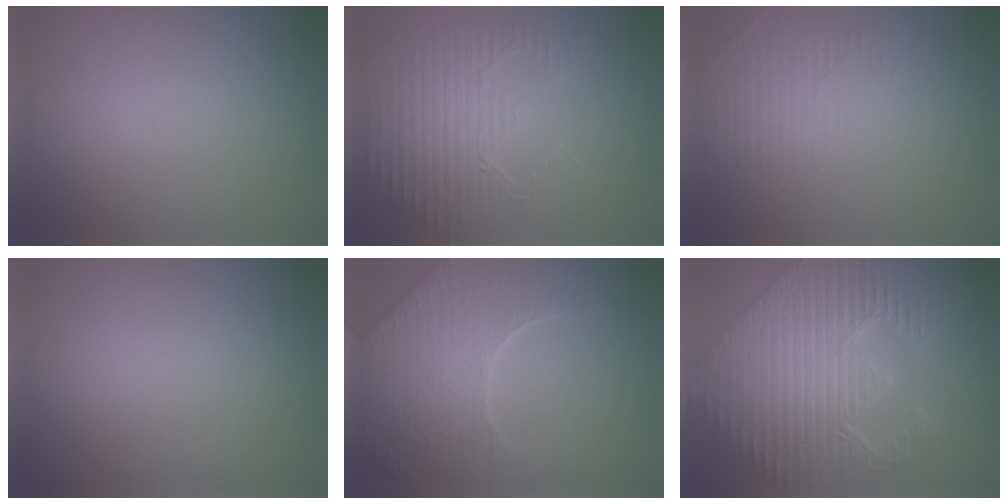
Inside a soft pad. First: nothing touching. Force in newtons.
{"total": 3.8, "press": 3.6, "slide": 1.3}
{"total": 1.4, "press": 0.3, "slide": 1.4}
{"total": 0.0}
{"total": 7.8, "press": 5.8, "slide": 5.2}
{"total": 12.4, "press": 8.0, "slide": 9.5}